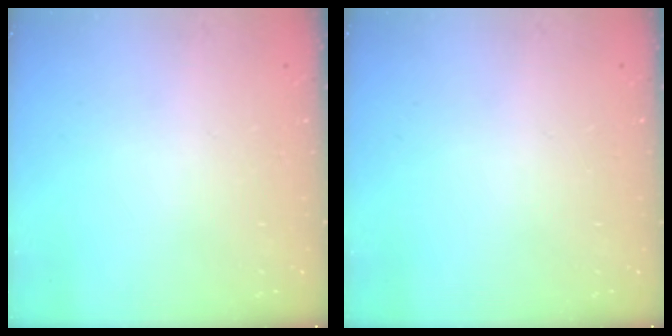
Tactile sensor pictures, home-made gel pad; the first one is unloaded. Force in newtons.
{"total": 0.0}